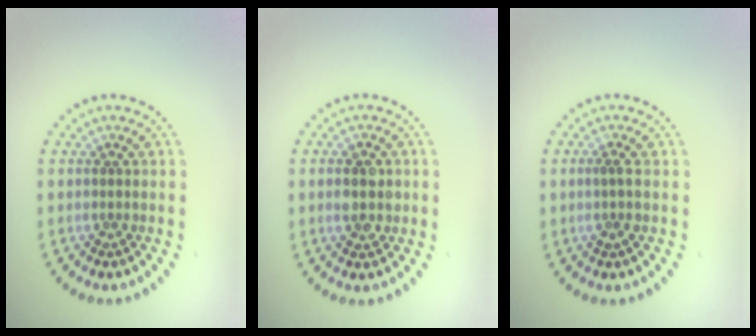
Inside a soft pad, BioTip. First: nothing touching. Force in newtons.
{"total": 2.8, "press": 2.8, "slide": 0.1}
{"total": 1.1, "press": 0.9, "slide": 0.5}